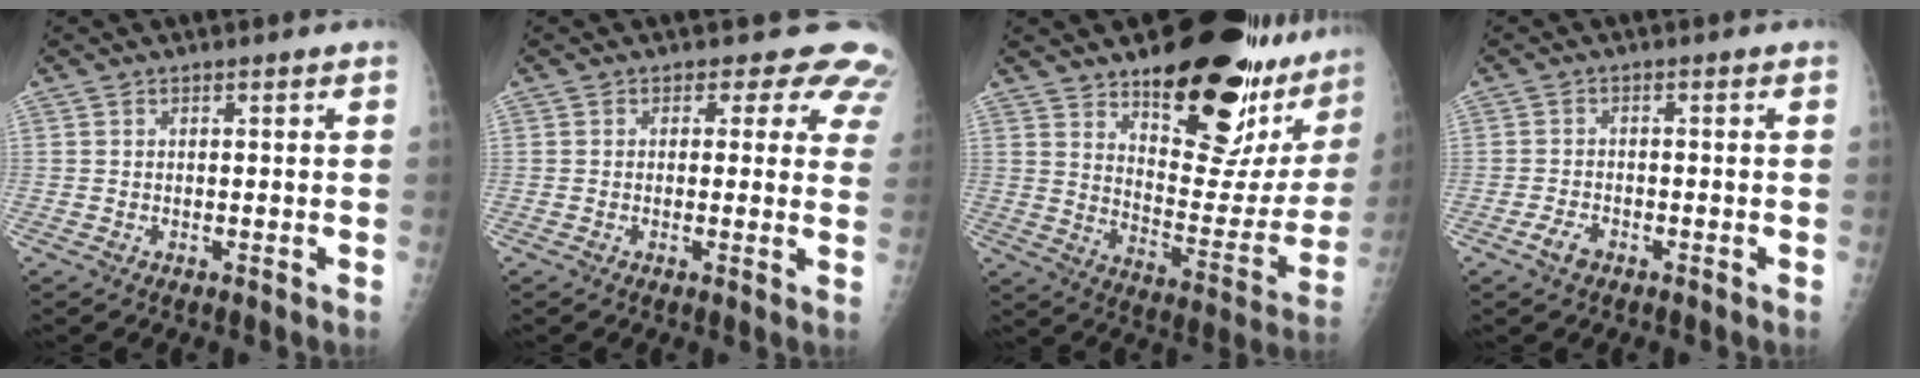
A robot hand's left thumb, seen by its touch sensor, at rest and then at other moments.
{"total": 8.1, "force": [5.8, 4.8, 2.9], "torque": [0.016, -0.017, 0.037]}
{"total": 28.1, "force": [19.0, 10.1, 18.0], "torque": [-0.216, -0.100, 0.271]}
{"total": 2.8, "force": [-1.8, 1.6, 1.5], "torque": [-0.027, 0.008, -0.033]}